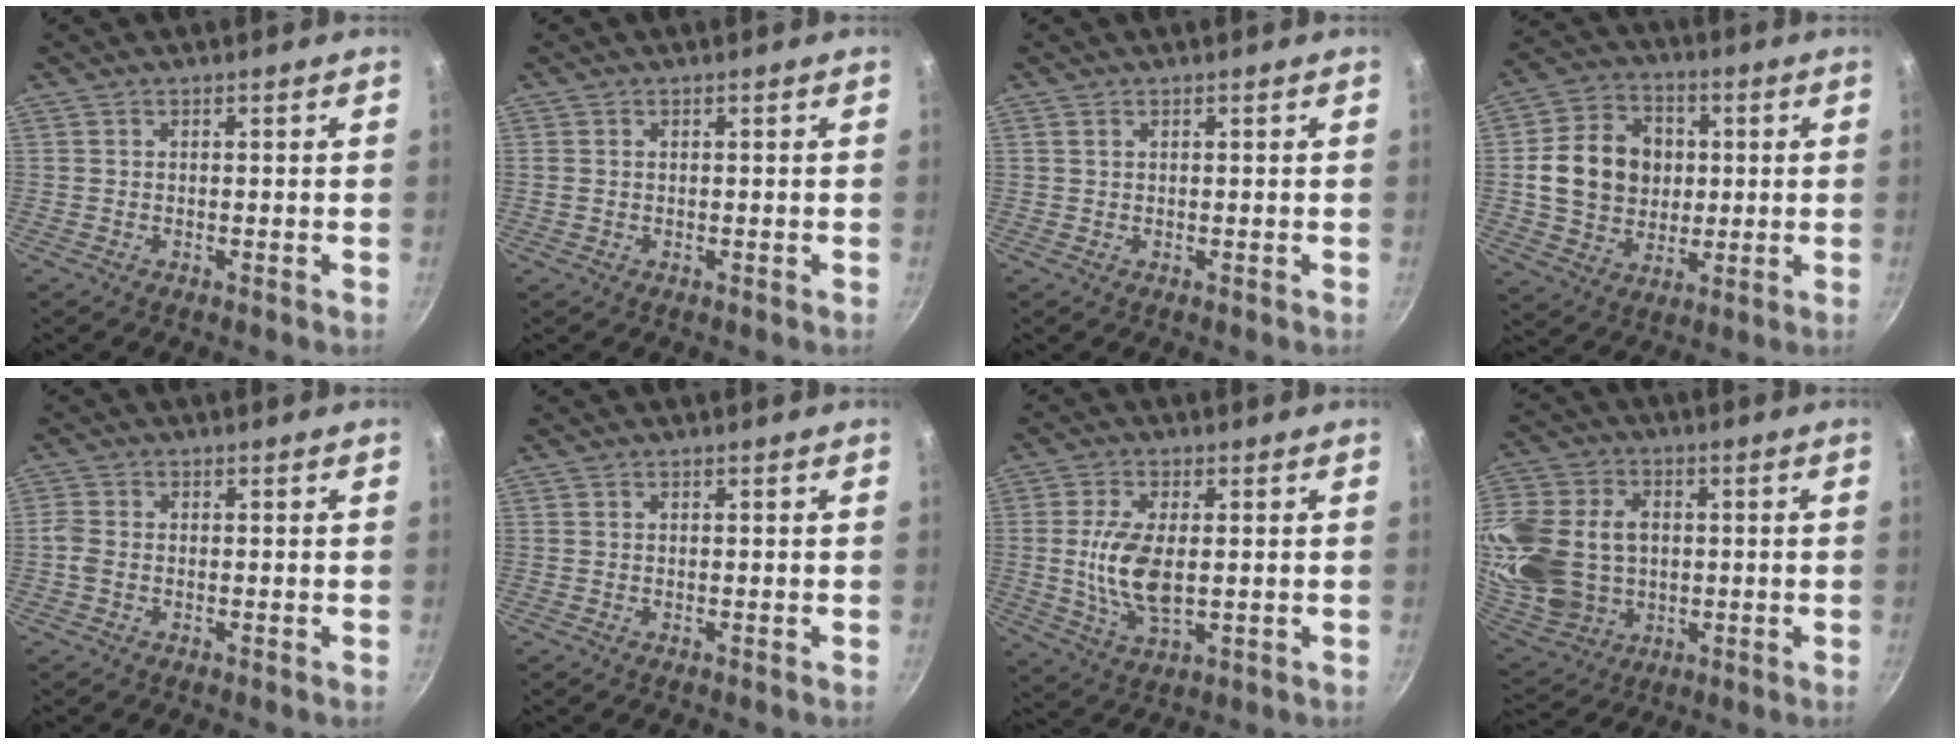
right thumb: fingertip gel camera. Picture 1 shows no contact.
{"total": 0.7, "force": [0.1, 0.6, 0.4], "torque": [-0.008, 0.002, 0.002]}
{"total": 0.5, "force": [0.3, 0.3, 0.3], "torque": [-0.006, 0.001, 0.006]}
{"total": 15.2, "force": [1.3, 12.5, 8.5], "torque": [-0.124, 0.014, 0.022]}
{"total": 2.4, "force": [-0.7, 1.7, 1.6], "torque": [-0.039, 0.005, -0.021]}
{"total": 0.0}
{"total": 10.4, "force": [0.2, 5.1, 9.1], "torque": [-0.181, -0.009, 0.005]}
{"total": 24.0, "force": [0.8, 18.5, 15.2], "torque": [-0.333, 0.019, 0.030]}